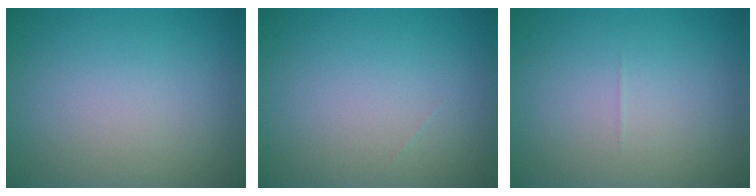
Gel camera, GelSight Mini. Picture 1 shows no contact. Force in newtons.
{"total": 0.0}
{"total": 0.0}